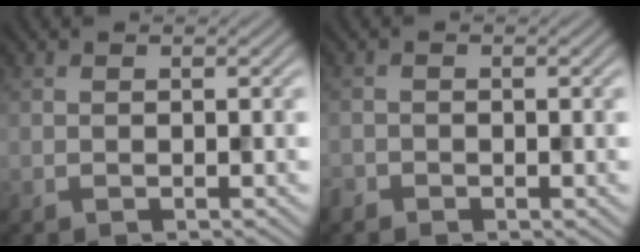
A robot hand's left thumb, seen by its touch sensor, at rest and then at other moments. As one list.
[{"total": 1.0, "force": [-0.7, 0.7, 0.2], "torque": [-0.003, -0.002, -0.017]}]